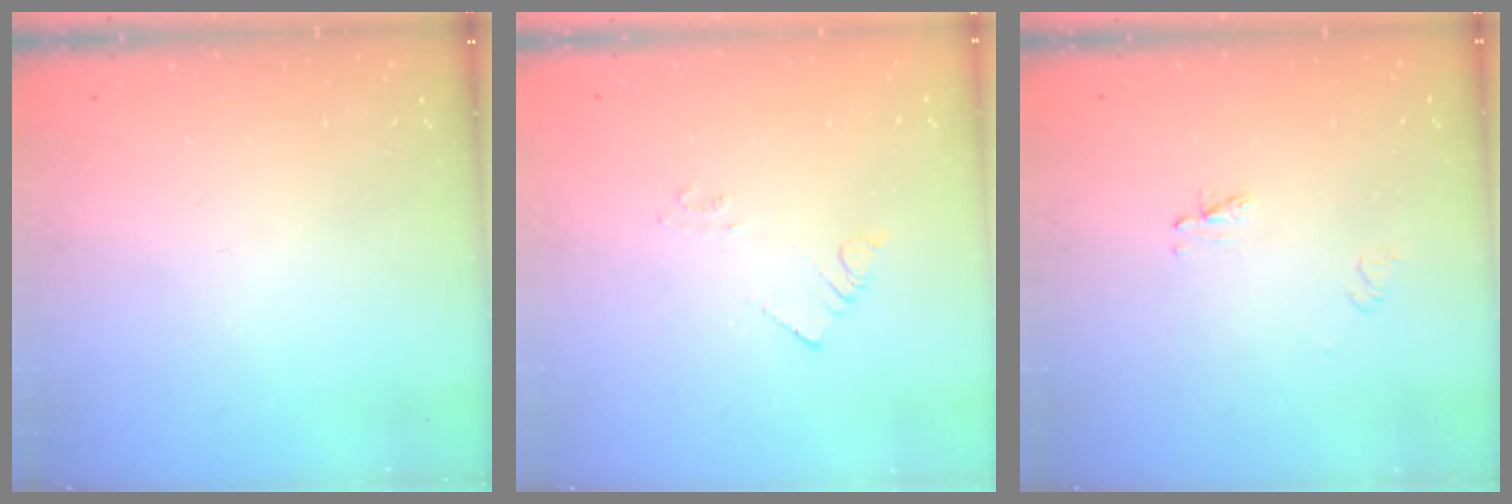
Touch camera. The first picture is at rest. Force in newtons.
{"total": 2.1, "press": 2.1, "slide": 0.3}
{"total": 2.3, "press": 2.2, "slide": 0.2}